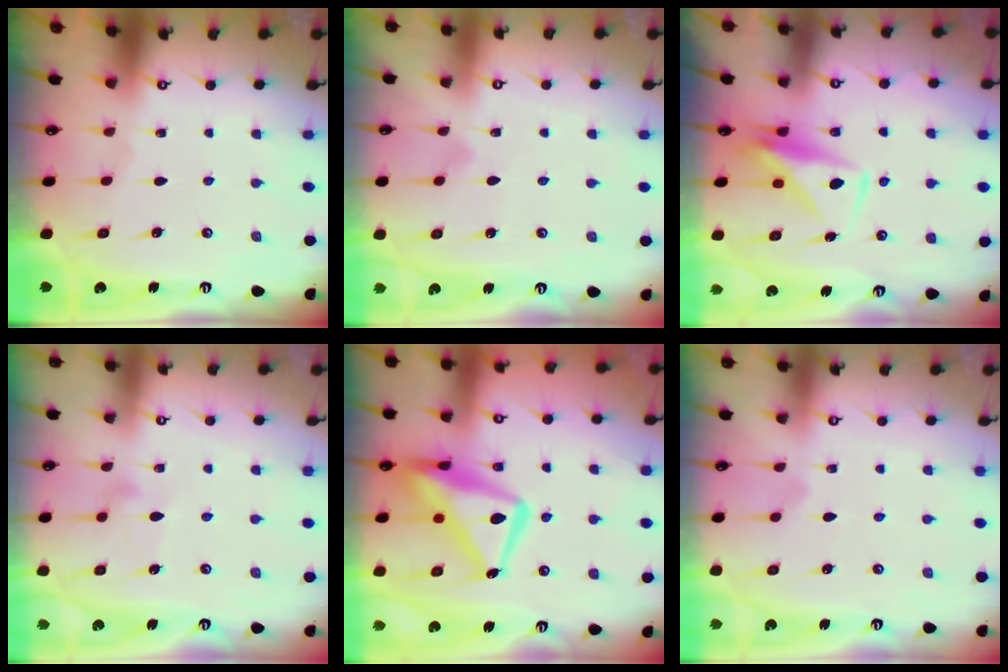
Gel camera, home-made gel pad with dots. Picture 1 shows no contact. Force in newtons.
{"total": 5.1, "press": 5.0, "slide": 0.3}
{"total": 7.5, "press": 7.4, "slide": 0.7}
{"total": 7.5, "press": 7.5, "slide": 0.4}
{"total": 17.3, "press": 17.2, "slide": 1.9}
{"total": 6.0, "press": 6.0, "slide": 0.3}